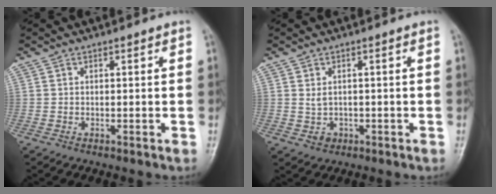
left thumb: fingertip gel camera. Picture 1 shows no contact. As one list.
[{"total": 2.3, "force": [0.0, 1.9, 1.3], "torque": [-0.016, -0.001, 0.007]}]